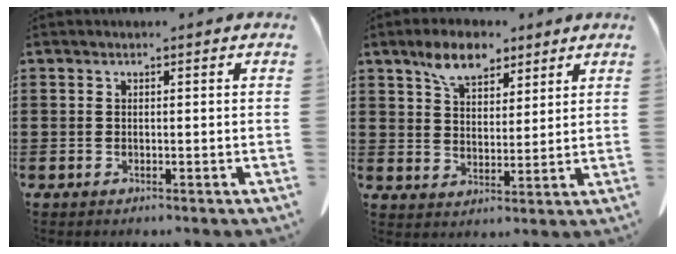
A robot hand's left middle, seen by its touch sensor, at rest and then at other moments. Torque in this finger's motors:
{"motor_torque": [0.60, 0.53, 0.45, 0.06]}